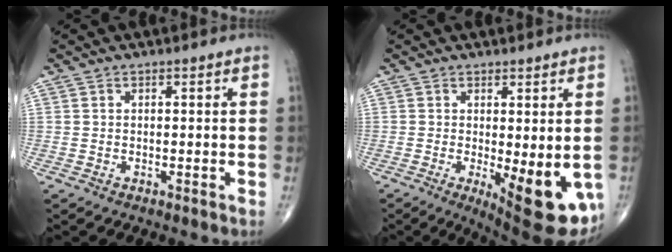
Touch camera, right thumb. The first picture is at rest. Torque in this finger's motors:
{"motor_torque": [-0.02, 0.83, 0.53, 0.23, 0.09]}